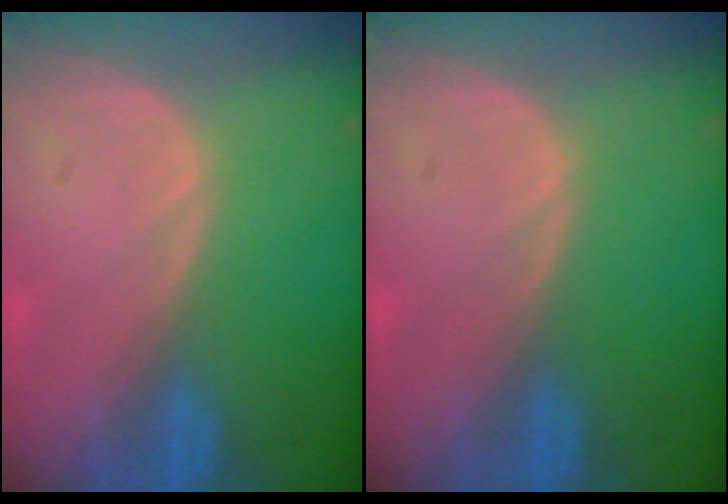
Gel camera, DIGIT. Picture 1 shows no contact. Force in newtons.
{"total": 0.0}